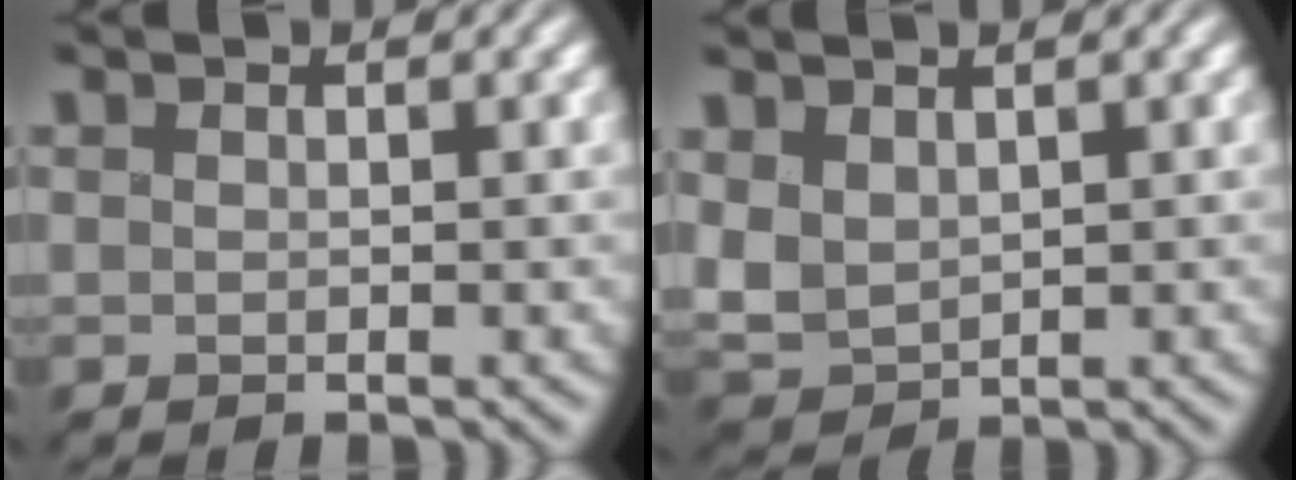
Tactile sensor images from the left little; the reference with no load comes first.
{"total": 3.1, "force": [0.6, 2.1, 2.2], "torque": [-0.069, 0.000, 0.019]}